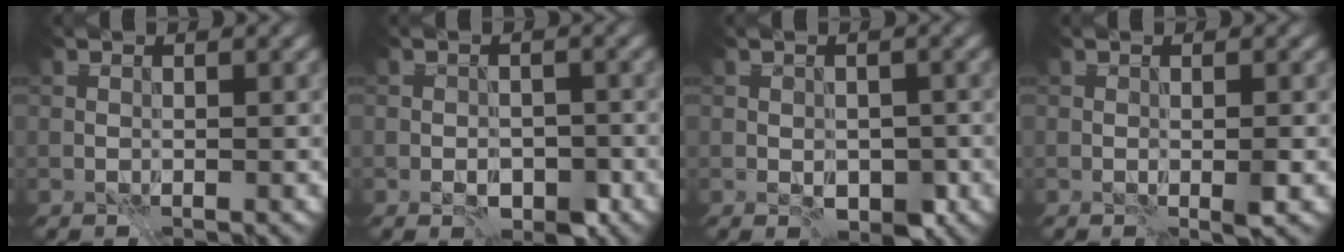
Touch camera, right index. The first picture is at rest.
{"total": 3.0, "force": [-1.6, 1.7, 1.8], "torque": [-0.019, -0.007, -0.029]}
{"total": 3.0, "force": [-1.2, 1.8, 2.2], "torque": [-0.023, -0.003, -0.021]}
{"total": 1.1, "force": [-0.5, 0.2, 1.0], "torque": [-0.017, -0.005, -0.007]}